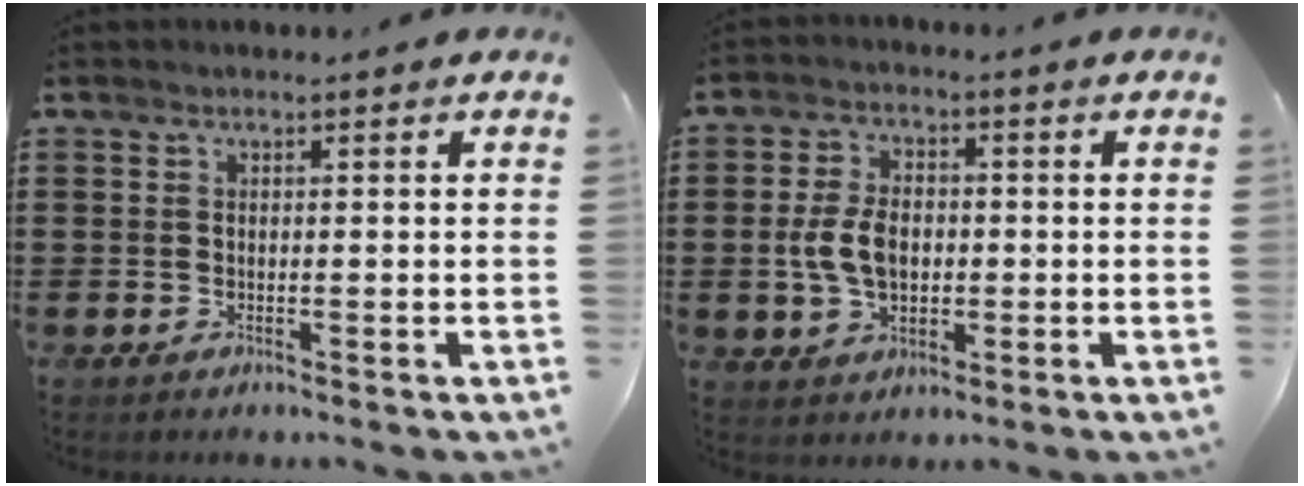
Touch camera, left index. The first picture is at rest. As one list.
[{"total": 6.6, "force": [-0.4, 4.3, 5.0], "torque": [-0.124, 0.003, -0.016]}]